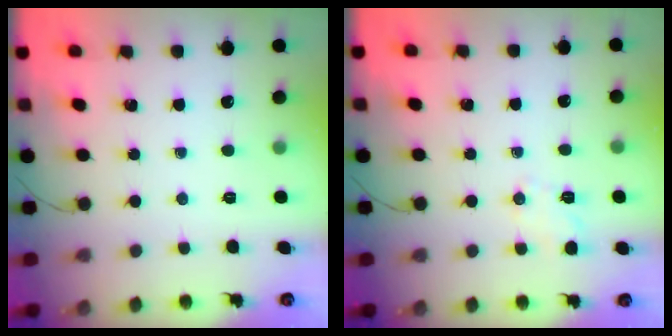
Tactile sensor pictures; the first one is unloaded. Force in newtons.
{"total": 2.7, "press": 2.3, "slide": 1.5}